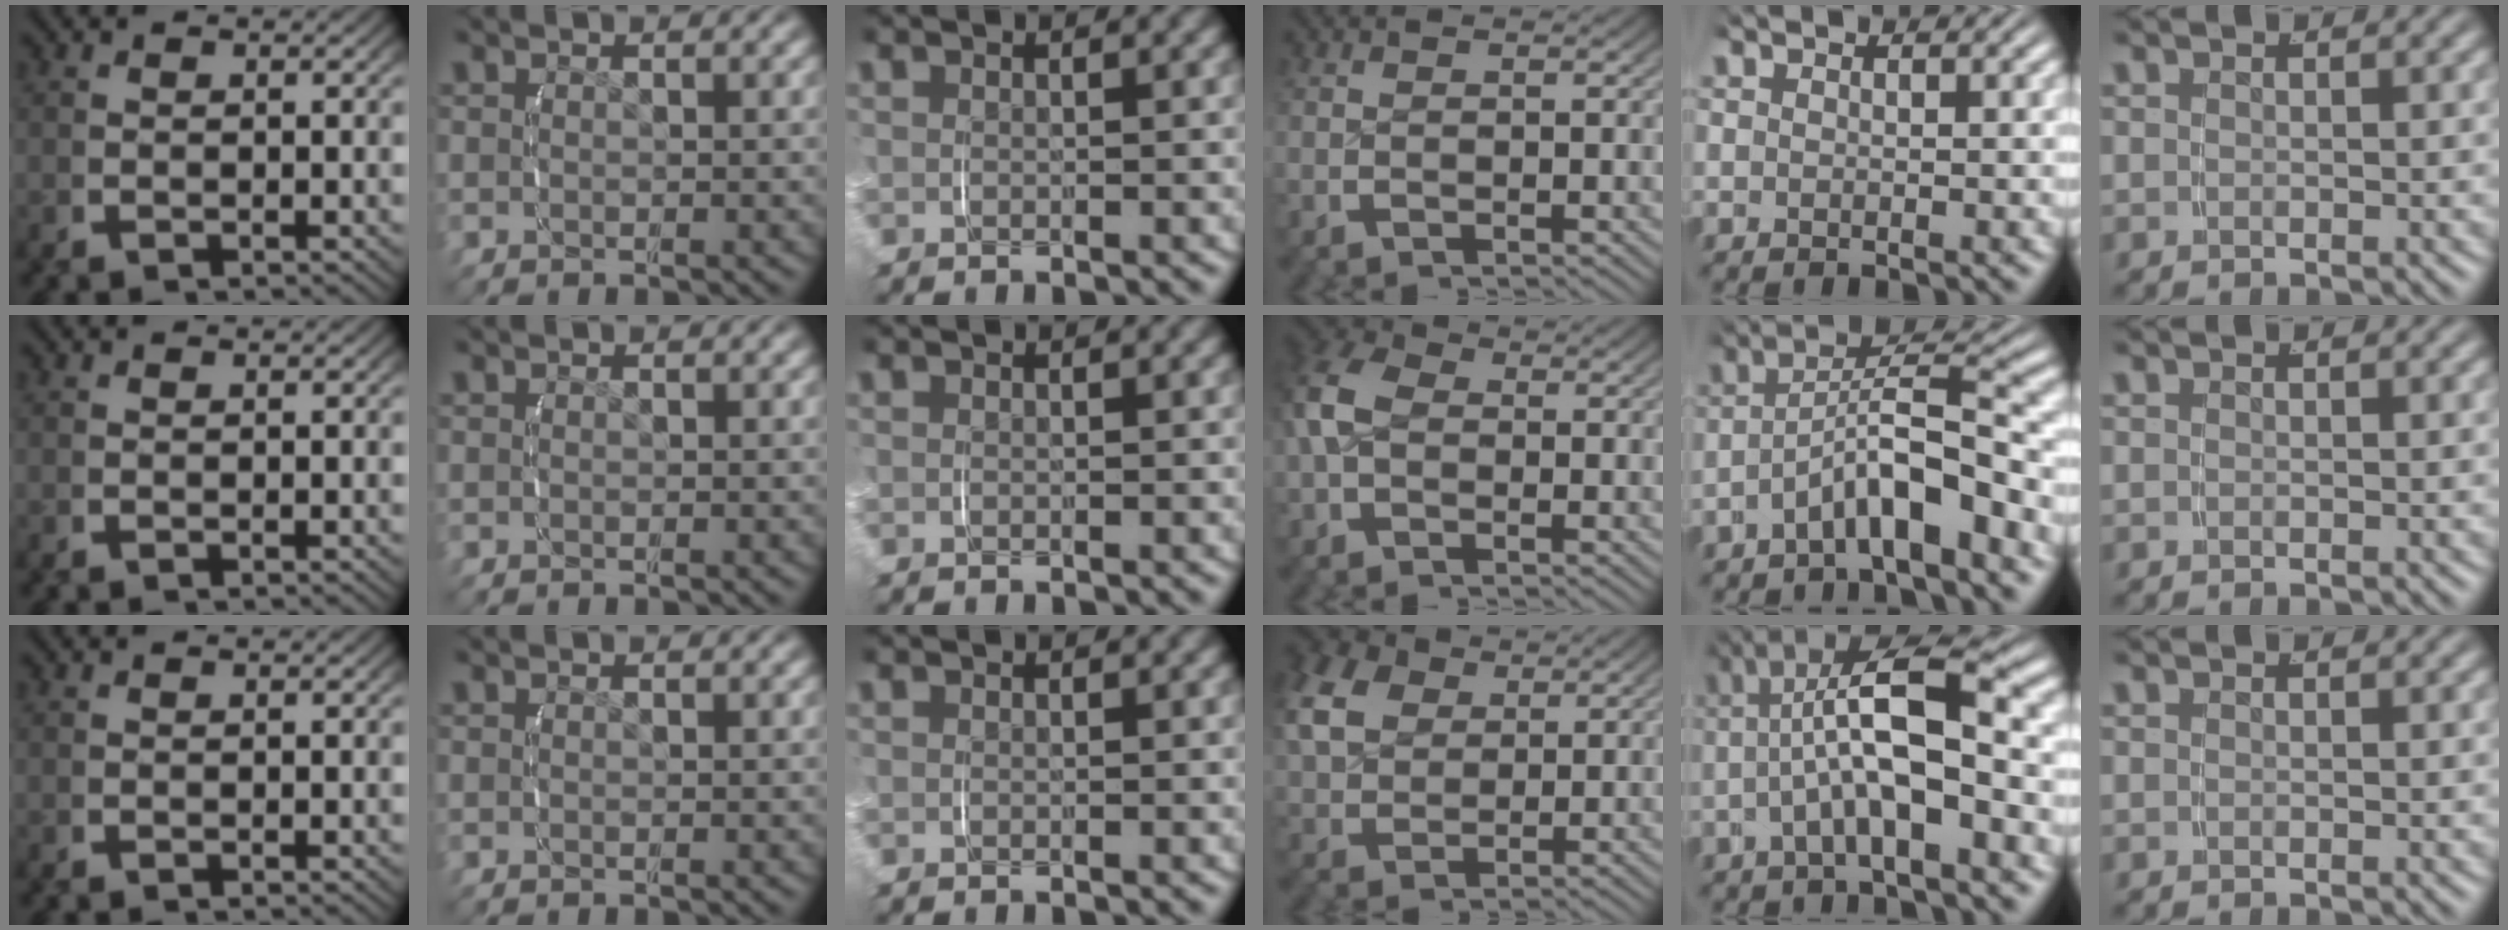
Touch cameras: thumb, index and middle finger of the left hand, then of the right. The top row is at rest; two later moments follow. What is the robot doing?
{"motion": "grasp_and_lifting", "object": "velcro strap"}